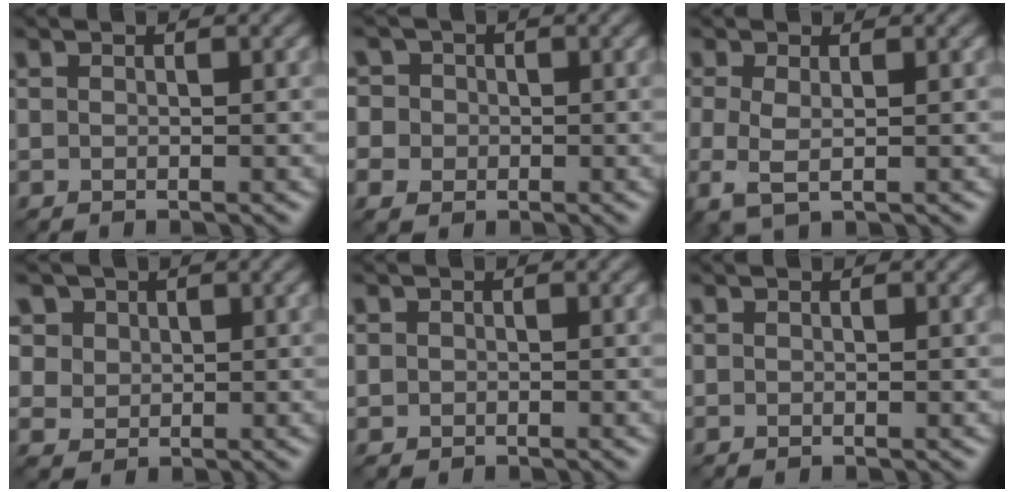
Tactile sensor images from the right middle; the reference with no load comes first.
{"total": 5.4, "force": [0.1, 5.0, 2.0], "torque": [-0.039, 0.029, -0.030]}
{"total": 2.9, "force": [-0.3, 1.0, 2.7], "torque": [-0.067, -0.008, -0.010]}
{"total": 5.8, "force": [3.1, 4.5, 2.1], "torque": [-0.062, 0.006, 0.053]}
{"total": 0.9, "force": [-0.1, 0.9, 0.0], "torque": [0.008, -0.003, -0.004]}
{"total": 0.0}